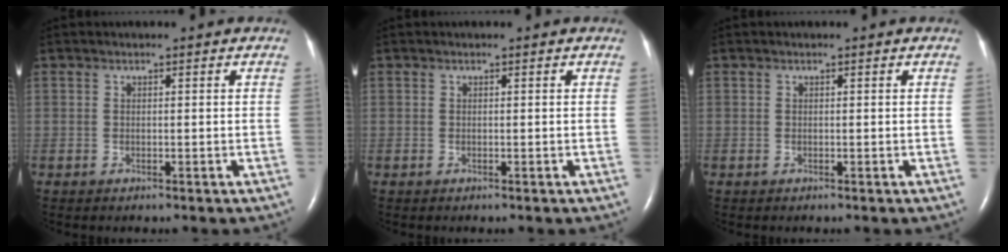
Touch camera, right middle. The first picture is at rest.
{"total": 0.0}
{"total": 0.0}